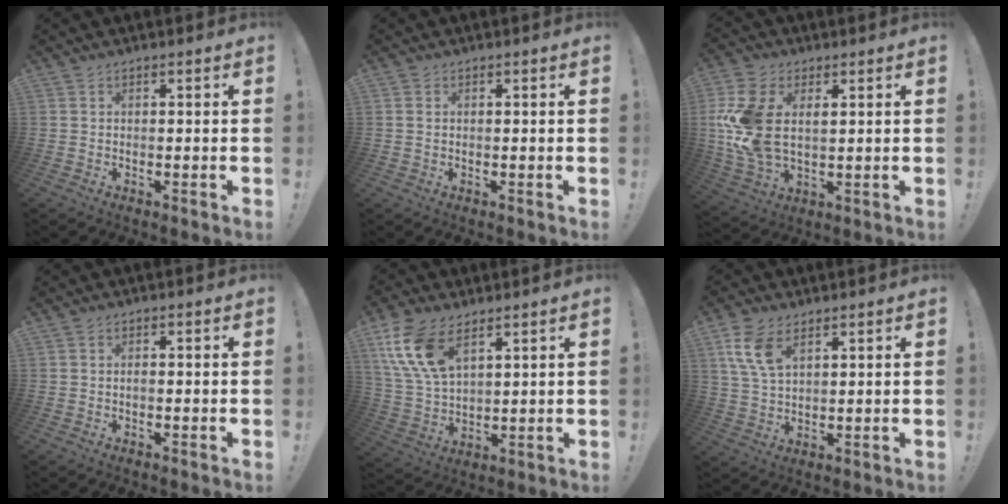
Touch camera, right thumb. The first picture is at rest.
{"total": 0.6, "force": [0.3, 0.4, 0.4], "torque": [-0.009, 0.001, 0.007]}
{"total": 14.6, "force": [3.2, 9.6, 10.6], "torque": [-0.214, -0.019, 0.060]}
{"total": 0.7, "force": [-0.6, 0.1, 0.4], "torque": [-0.014, 0.002, -0.009]}
{"total": 13.6, "force": [7.4, 7.2, 8.9], "torque": [-0.183, -0.023, 0.140]}
{"total": 9.2, "force": [4.8, 5.0, 6.0], "torque": [-0.116, -0.015, 0.093]}